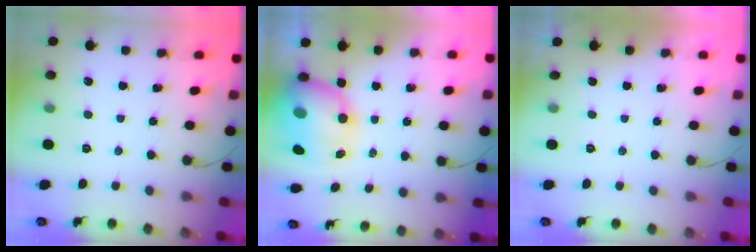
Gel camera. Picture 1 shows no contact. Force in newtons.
{"total": 13.2, "press": 12.8, "slide": 3.4}
{"total": 0.0}